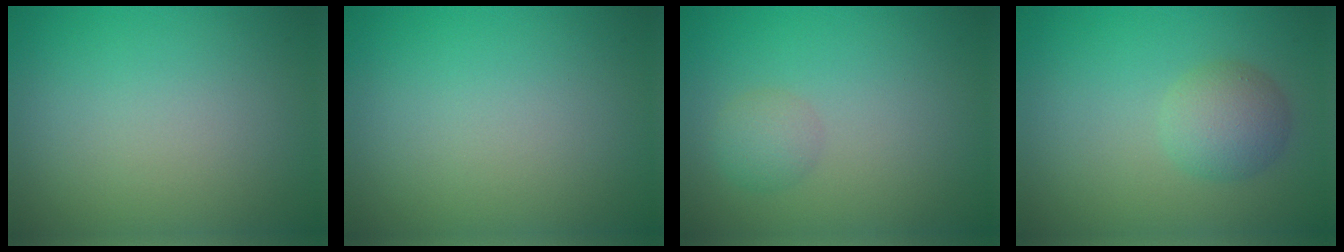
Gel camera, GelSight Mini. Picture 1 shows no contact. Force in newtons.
{"total": 0.0}
{"total": 1.6, "press": 1.6, "slide": 0.1}
{"total": 2.9, "press": 2.9, "slide": 0.0}